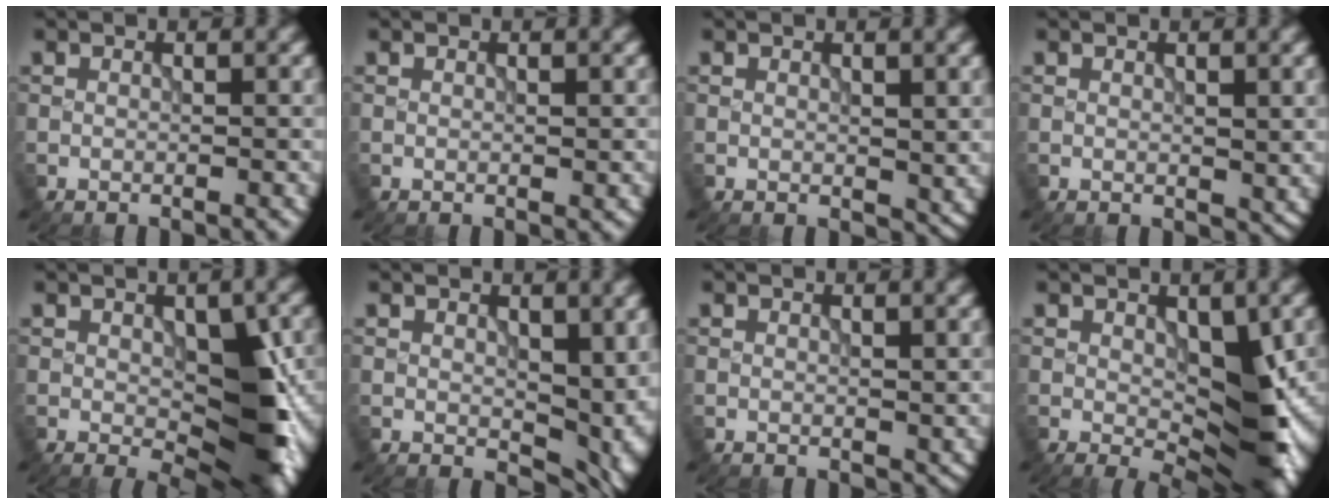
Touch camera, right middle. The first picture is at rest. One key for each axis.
{"total": 0.0}
{"total": 1.6, "fx": 0.6, "fy": 1.0, "fz": 1.1, "tx": -0.017, "ty": -0.007, "tz": 0.014}
{"total": 1.3, "fx": 0.5, "fy": 0.8, "fz": 0.8, "tx": -0.012, "ty": -0.005, "tz": 0.013}
{"total": 7.8, "fx": -0.6, "fy": 4.1, "fz": 6.6, "tx": -0.101, "ty": -0.014, "tz": -0.002}
{"total": 6.7, "fx": 0.7, "fy": 4.4, "fz": 5.0, "tx": -0.074, "ty": -0.025, "tz": 0.025}
{"total": 1.0, "fx": 0.5, "fy": 0.6, "fz": 0.6, "tx": -0.008, "ty": -0.003, "tz": 0.011}
{"total": 6.8, "fx": 0.4, "fy": 3.5, "fz": 5.8, "tx": -0.088, "ty": -0.008, "tz": 0.011}